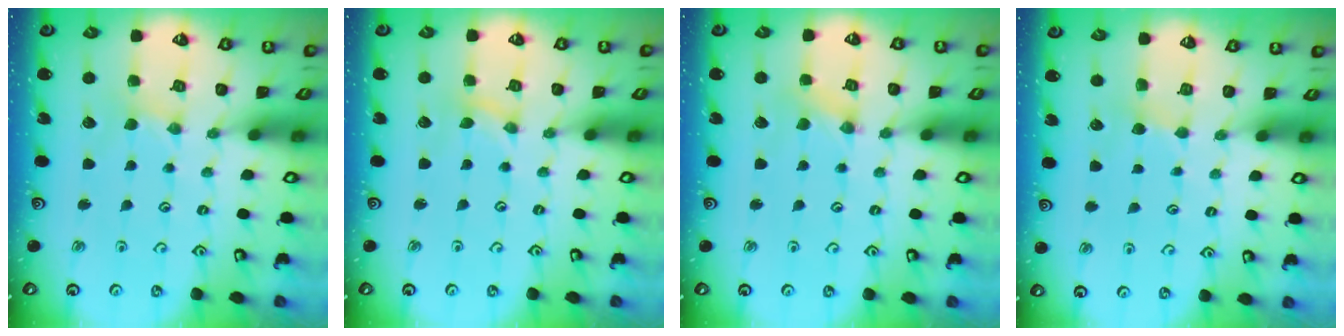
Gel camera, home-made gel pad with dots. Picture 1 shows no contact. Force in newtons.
{"total": 0.0}
{"total": 1.5, "press": 1.5, "slide": 0.3}
{"total": 2.2, "press": 2.2, "slide": 0.3}